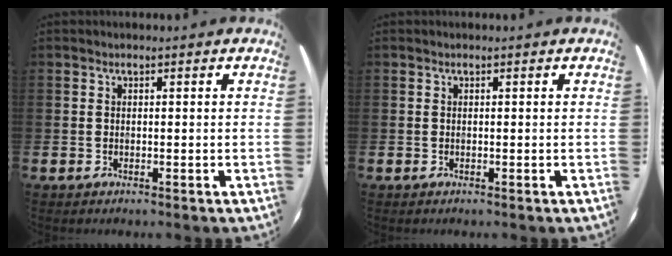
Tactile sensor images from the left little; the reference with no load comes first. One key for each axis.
{"total": 0.0}